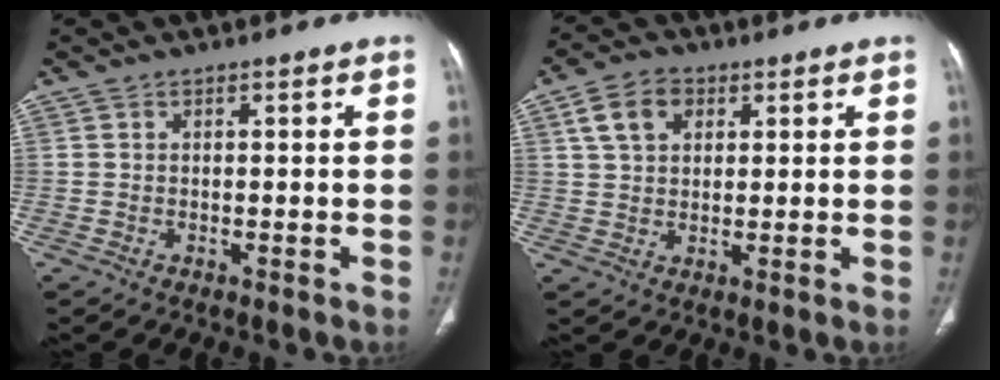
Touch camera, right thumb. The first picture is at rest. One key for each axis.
{"total": 7.0, "fx": 2.8, "fy": 4.9, "fz": 4.1, "tx": -0.060, "ty": 0.005, "tz": 0.048}